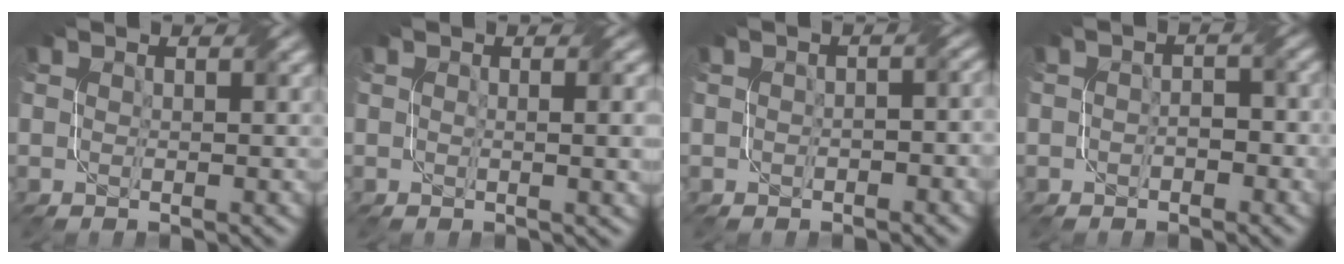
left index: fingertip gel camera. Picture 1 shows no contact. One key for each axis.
{"total": 2.4, "fx": 0.2, "fy": 0.7, "fz": 2.3, "tx": -0.030, "ty": 0.001, "tz": 0.005}
{"total": 2.4, "fx": -0.4, "fy": 1.5, "fz": 1.9, "tx": -0.014, "ty": -0.001, "tz": 0.000}
{"total": 1.8, "fx": -0.7, "fy": 1.1, "fz": 1.1, "tx": -0.016, "ty": 0.003, "tz": -0.014}